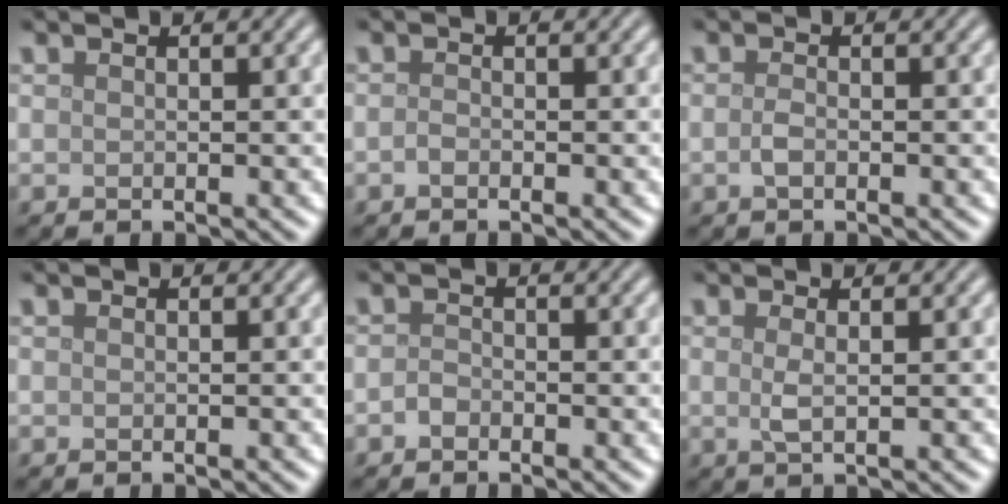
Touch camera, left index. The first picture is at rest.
{"total": 0.6, "force": [-0.3, 0.3, 0.3], "torque": [-0.008, -0.001, -0.008]}
{"total": 1.0, "force": [-0.4, 0.5, 0.8], "torque": [-0.020, -0.001, -0.009]}
{"total": 0.0}
{"total": 0.9, "force": [-0.6, 0.6, 0.3], "torque": [-0.007, 0.001, -0.014]}
{"total": 1.3, "force": [0.2, 0.3, 1.3], "torque": [-0.025, 0.000, 0.002]}